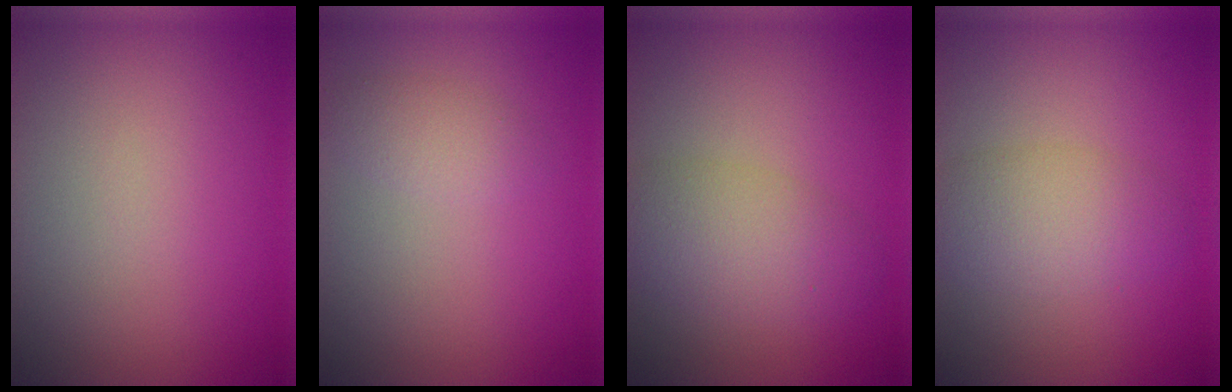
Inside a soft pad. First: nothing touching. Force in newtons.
{"total": 1.5, "press": 1.5, "slide": 0.0}
{"total": 4.3, "press": 4.3, "slide": 0.2}
{"total": 4.0, "press": 4.0, "slide": 0.1}